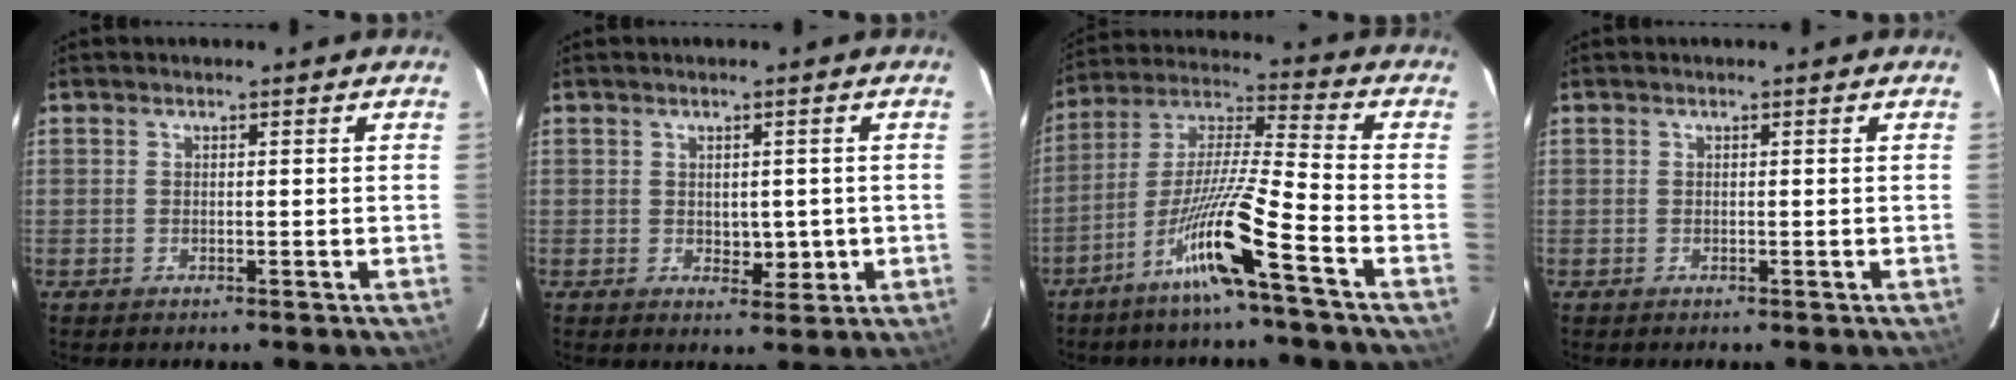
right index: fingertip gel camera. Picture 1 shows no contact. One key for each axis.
{"total": 3.4, "fx": -0.2, "fy": 2.1, "fz": 2.7, "tx": -0.030, "ty": -0.001, "tz": 0.005}
{"total": 12.9, "fx": -7.2, "fy": -0.9, "fz": 10.7, "tx": -0.209, "ty": -0.012, "tz": -0.139}
{"total": 0.0}